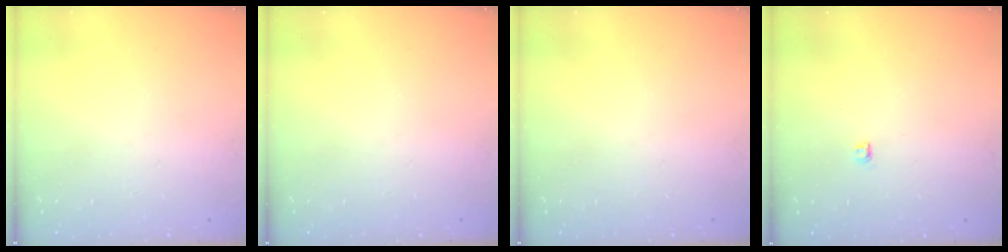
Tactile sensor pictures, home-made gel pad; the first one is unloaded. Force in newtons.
{"total": 0.0}
{"total": 0.0}
{"total": 2.8, "press": 2.8, "slide": 0.4}